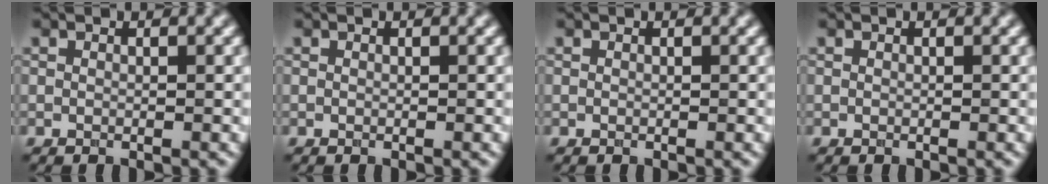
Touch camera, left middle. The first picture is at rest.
{"total": 0.0}
{"total": 0.0}
{"total": 0.0}